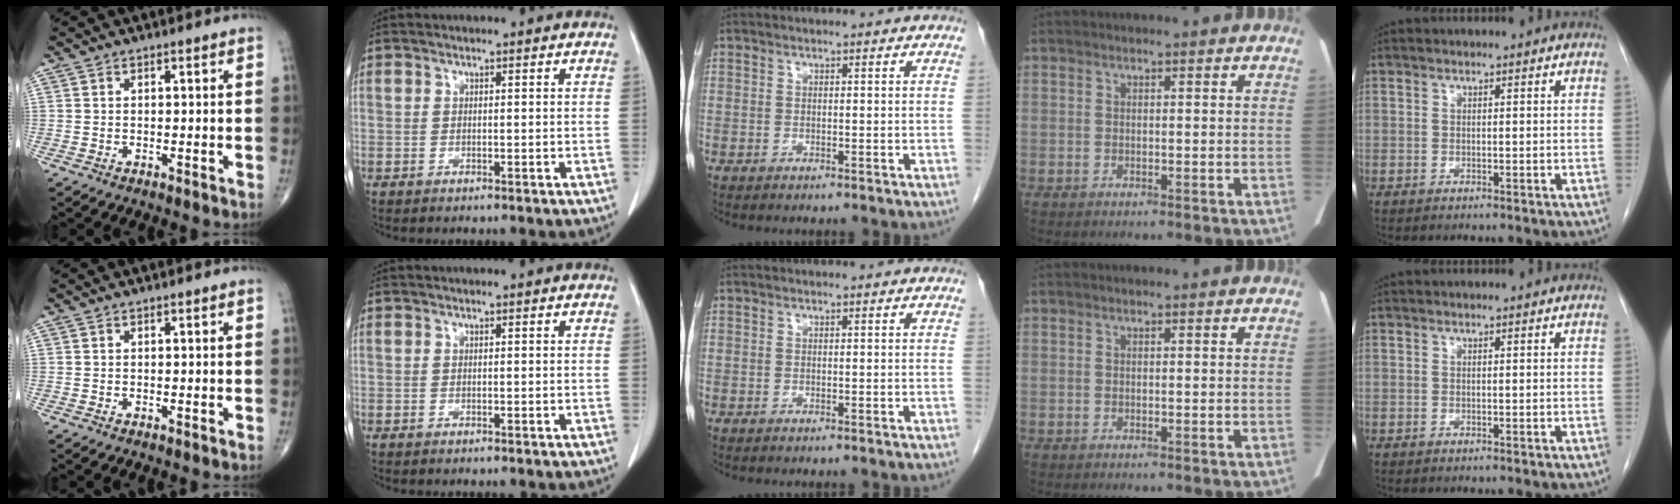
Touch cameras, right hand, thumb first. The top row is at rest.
{}